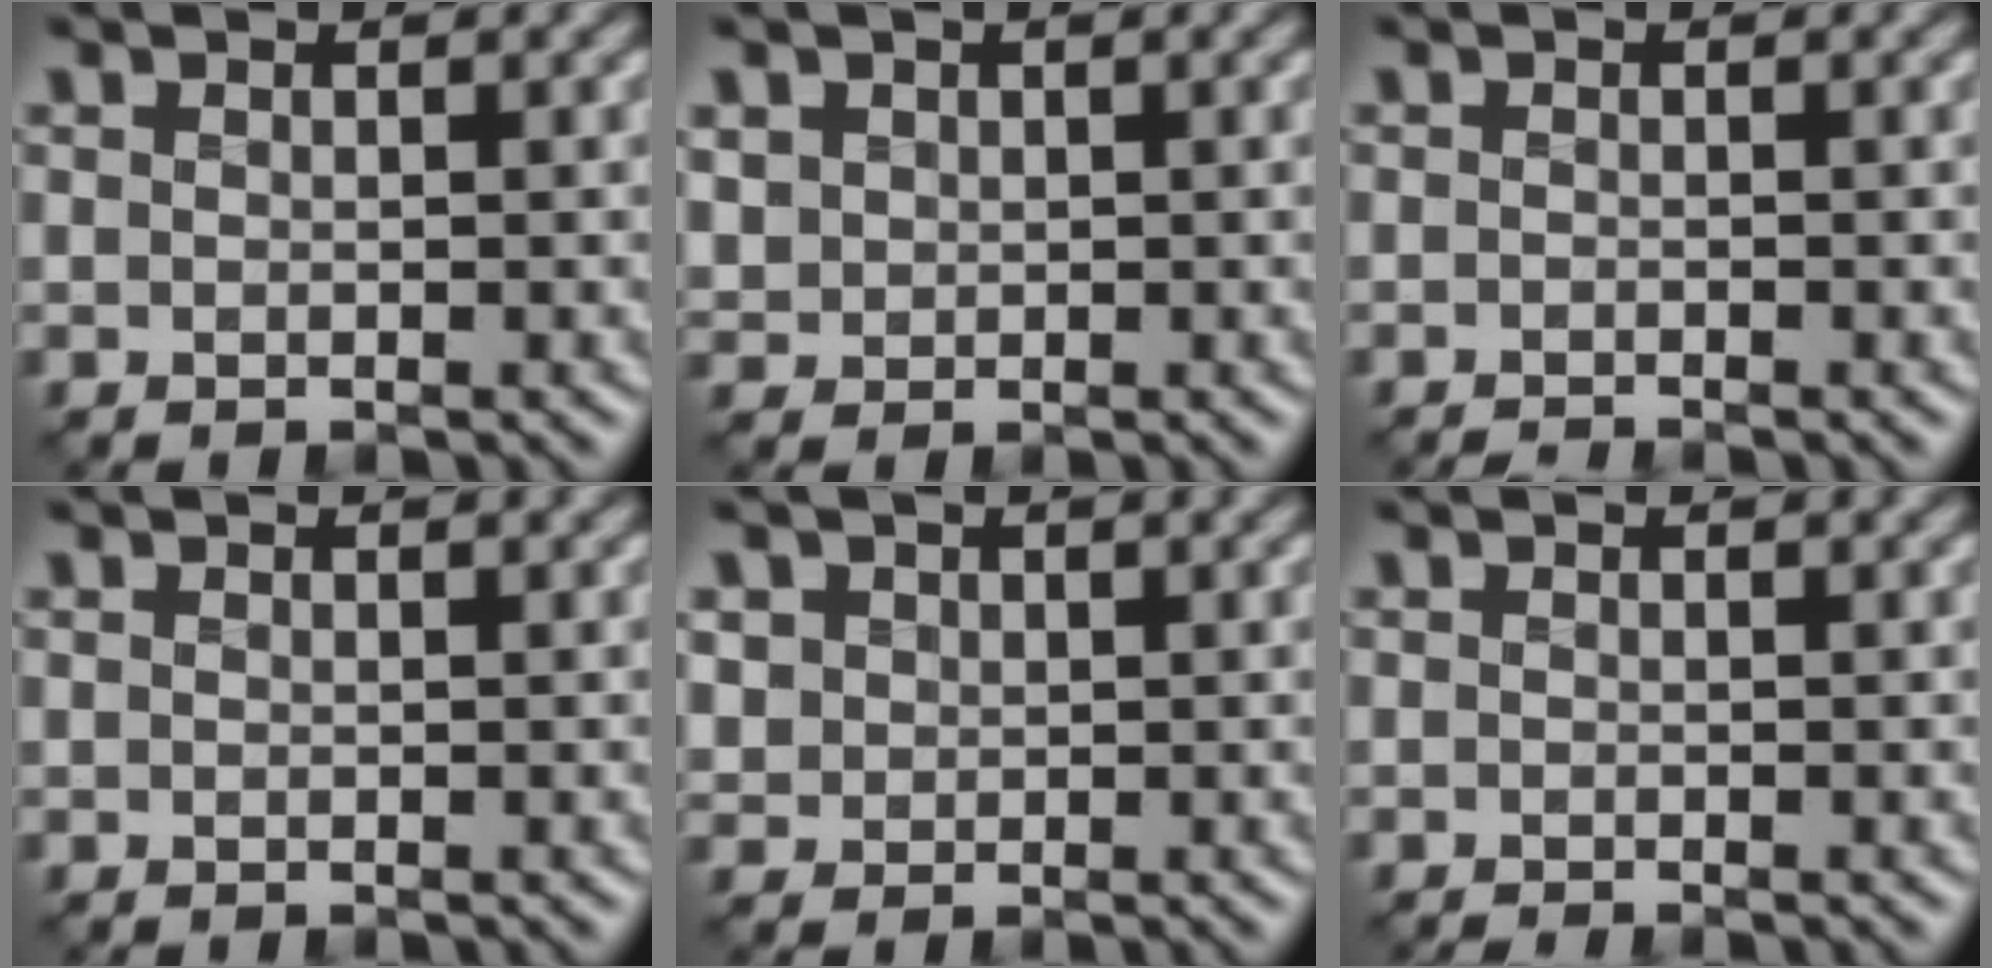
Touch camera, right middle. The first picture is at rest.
{"total": 1.6, "force": [0.5, 1.5, 0.4], "torque": [-0.018, -0.002, 0.014]}
{"total": 0.7, "force": [-0.7, -0.3, 0.0], "torque": [-0.002, 0.000, -0.015]}
{"total": 0.0}
{"total": 2.1, "force": [0.7, 1.9, 0.6], "torque": [-0.028, 0.004, 0.029]}
{"total": 0.6, "force": [-0.6, -0.3, 0.0], "torque": [-0.003, -0.003, -0.013]}